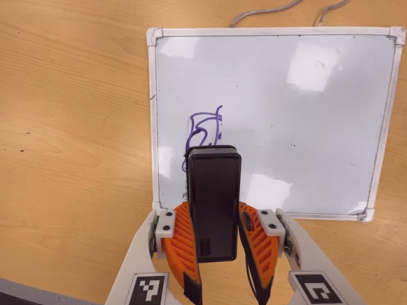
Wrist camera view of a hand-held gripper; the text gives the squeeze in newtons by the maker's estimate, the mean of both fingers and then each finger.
{"total": 5.6, "left": 5.0, "right": 6.2}